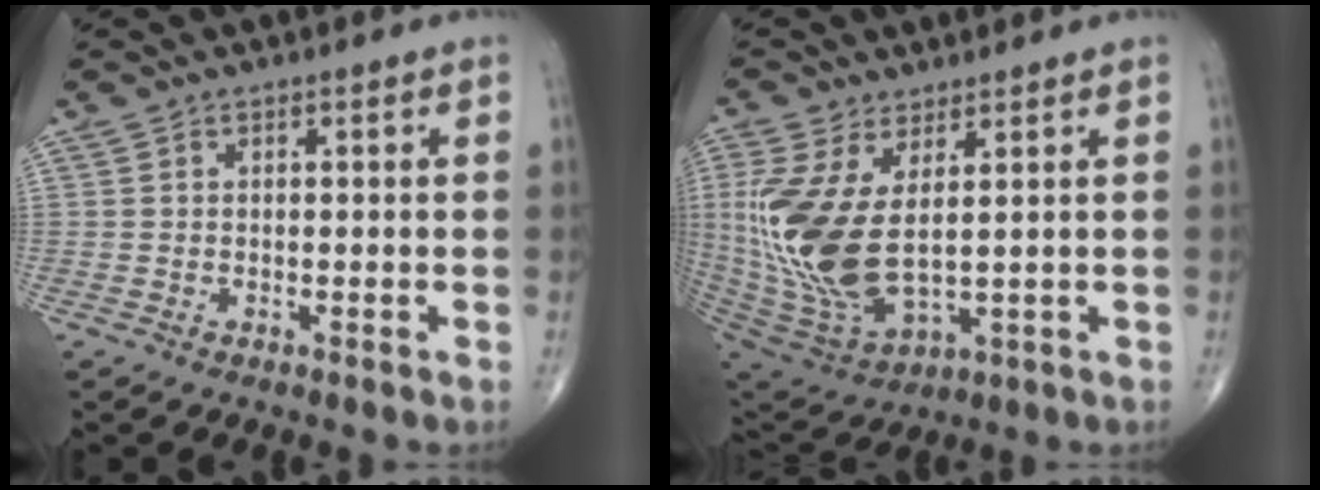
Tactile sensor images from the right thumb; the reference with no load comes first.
{"total": 17.5, "force": [2.4, 8.5, 15.1], "torque": [-0.347, -0.027, 0.068]}